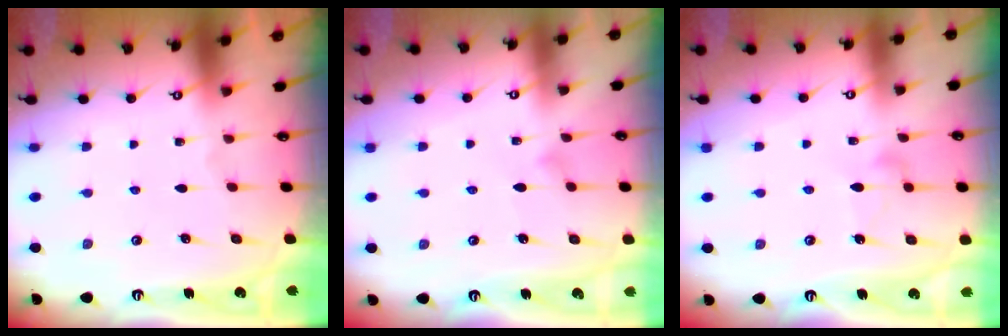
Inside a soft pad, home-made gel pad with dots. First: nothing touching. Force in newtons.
{"total": 6.2, "press": 6.2, "slide": 0.3}
{"total": 6.1, "press": 6.1, "slide": 0.4}